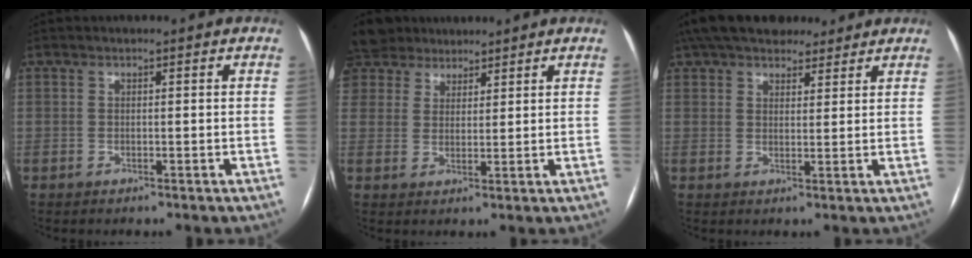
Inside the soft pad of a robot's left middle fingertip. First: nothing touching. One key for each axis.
{"total": 9.7, "fx": 7.5, "fy": 6.0, "fz": 1.6, "tx": -0.042, "ty": 0.033, "tz": 0.144}
{"total": 14.1, "fx": 11.8, "fy": 5.4, "fz": 5.7, "tx": -0.092, "ty": 0.041, "tz": 0.177}